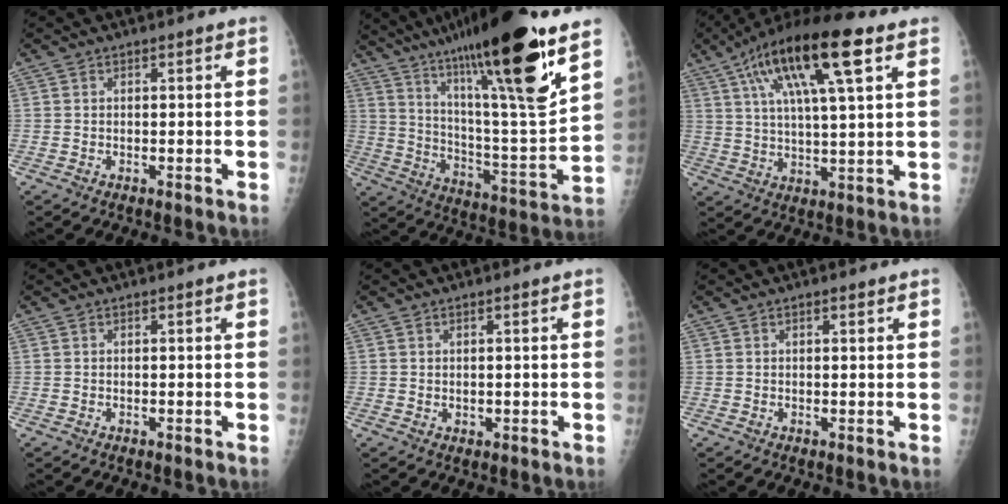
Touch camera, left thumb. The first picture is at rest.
{"total": 28.3, "force": [17.3, 3.8, 22.0], "torque": [-0.350, -0.063, 0.295]}
{"total": 19.0, "force": [8.8, 4.9, 16.1], "torque": [-0.282, -0.001, 0.149]}
{"total": 0.0}
{"total": 0.8, "force": [0.2, 0.6, 0.4], "torque": [-0.005, -0.004, 0.008]}
{"total": 0.6, "force": [0.4, 0.3, 0.3], "torque": [-0.004, -0.003, 0.006]}